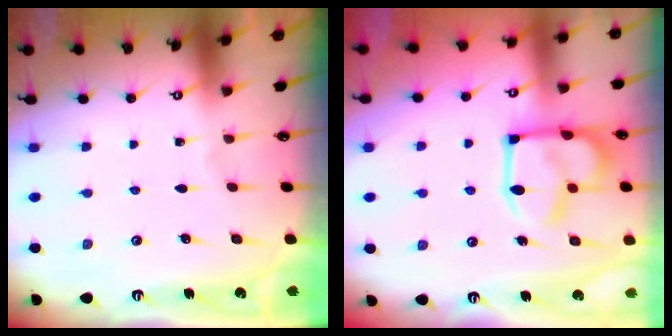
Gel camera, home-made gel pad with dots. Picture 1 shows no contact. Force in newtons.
{"total": 12.9, "press": 12.8, "slide": 1.4}